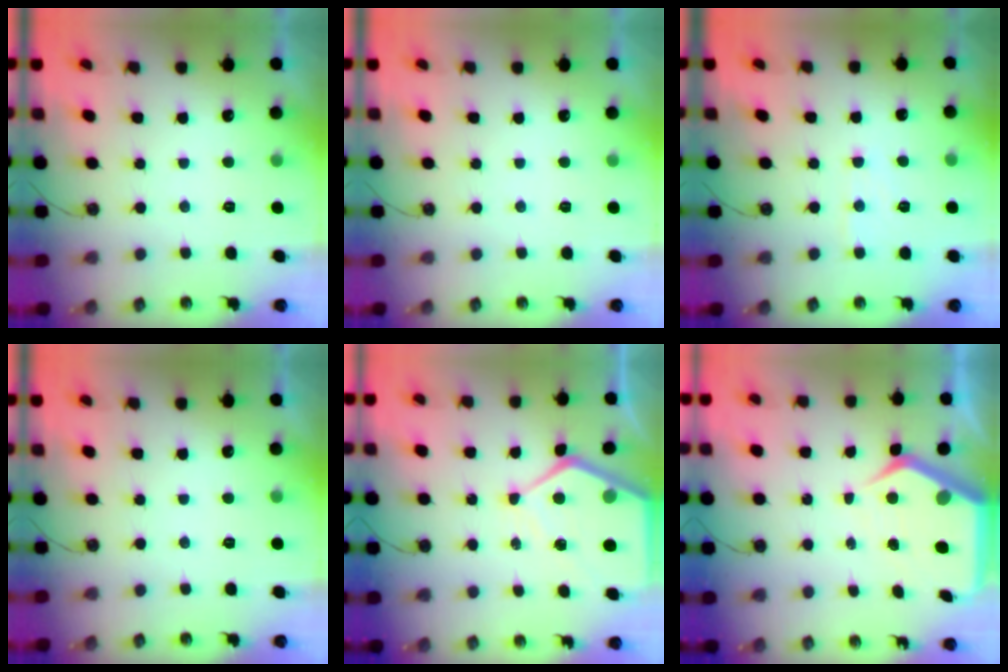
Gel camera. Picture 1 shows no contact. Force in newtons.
{"total": 0.0}
{"total": 5.2, "press": 5.1, "slide": 0.7}
{"total": 0.0}
{"total": 11.2, "press": 11.1, "slide": 1.2}
{"total": 7.8, "press": 7.8, "slide": 0.7}